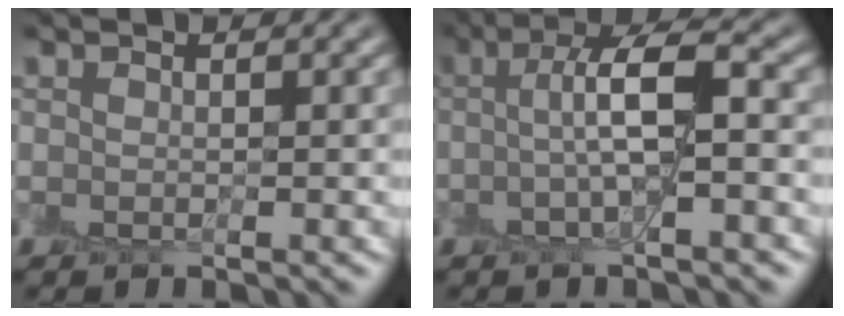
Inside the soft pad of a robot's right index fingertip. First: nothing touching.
{"total": 4.9, "force": [-0.1, 0.9, 4.8], "torque": [-0.089, 0.022, -0.010]}